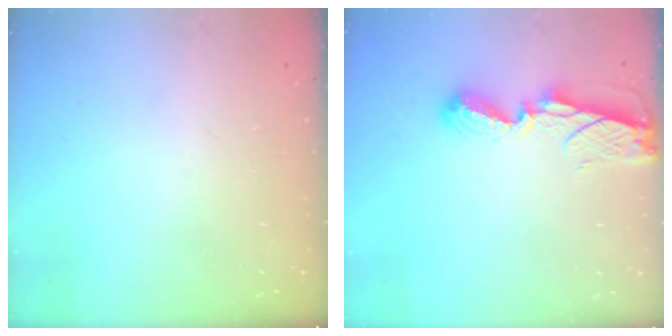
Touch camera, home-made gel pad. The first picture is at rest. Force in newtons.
{"total": 6.8, "press": 6.7, "slide": 0.8}